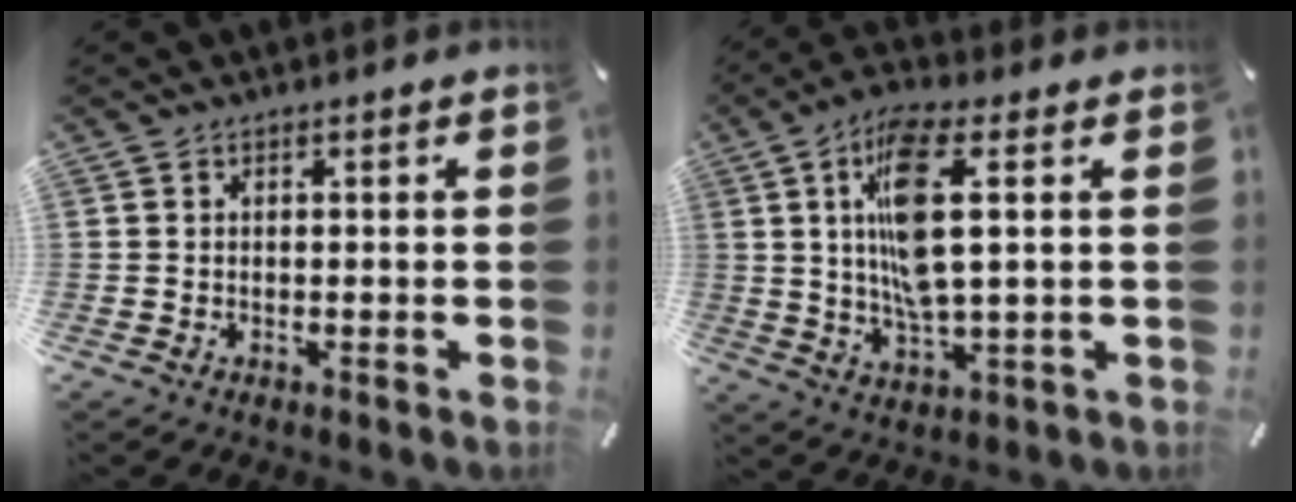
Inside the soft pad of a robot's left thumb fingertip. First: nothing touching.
{"total": 12.7, "force": [2.5, 3.7, 11.9], "torque": [-0.242, -0.008, 0.037]}